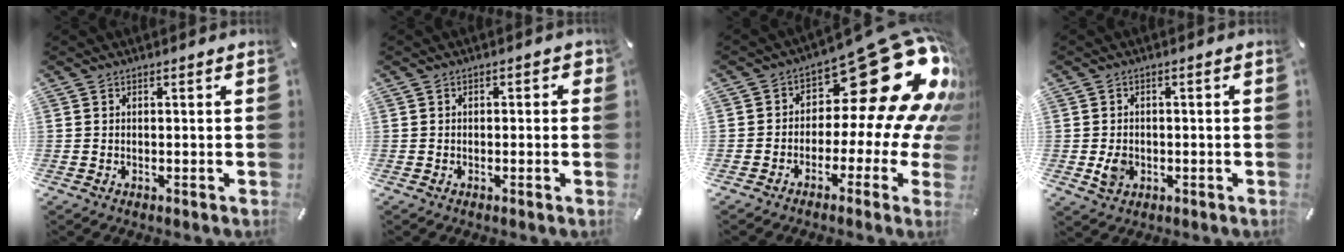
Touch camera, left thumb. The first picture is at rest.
{"total": 1.3, "force": [-0.6, 1.0, 0.7], "torque": [-0.013, 0.006, -0.012]}
{"total": 27.0, "force": [9.8, 12.8, 21.7], "torque": [-0.291, -0.082, 0.181]}
{"total": 4.0, "force": [-0.8, 3.3, 2.0], "torque": [-0.031, -0.006, -0.018]}